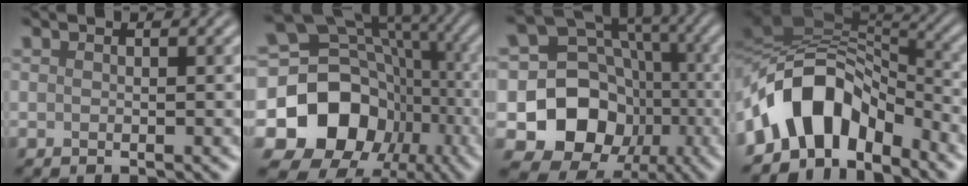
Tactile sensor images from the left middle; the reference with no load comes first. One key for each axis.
{"total": 16.1, "fx": -4.1, "fy": 13.3, "fz": 8.0, "tx": -0.157, "ty": -0.010, "tz": -0.073}
{"total": 11.2, "fx": -2.7, "fy": 9.7, "fz": 4.8, "tx": -0.083, "ty": -0.003, "tz": -0.063}
{"total": 9.8, "fx": -4.2, "fy": 6.0, "fz": 6.5, "tx": -0.100, "ty": 0.019, "tz": -0.080}